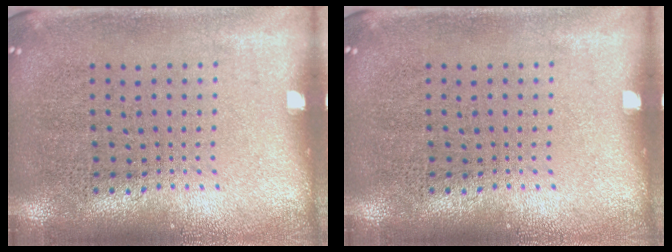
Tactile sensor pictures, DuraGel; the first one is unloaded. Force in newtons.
{"total": 0.0}